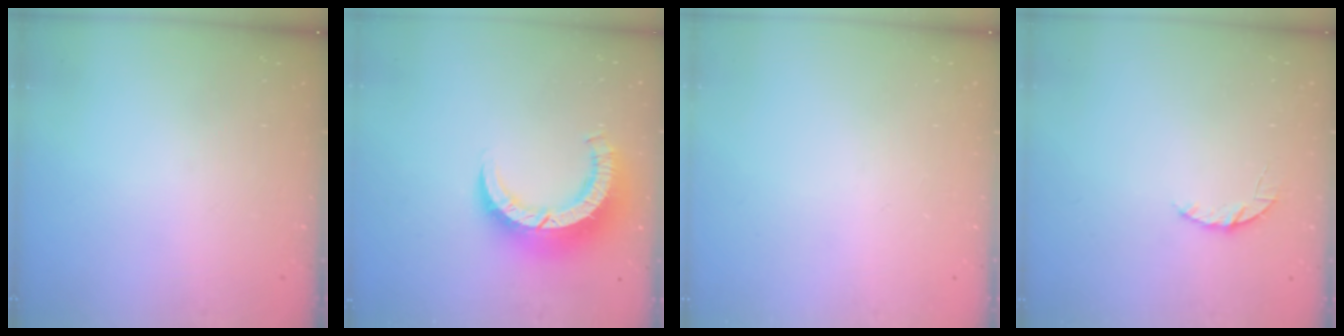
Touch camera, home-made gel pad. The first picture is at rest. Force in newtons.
{"total": 10.9, "press": 10.8, "slide": 1.2}
{"total": 0.0}
{"total": 3.1, "press": 3.1, "slide": 0.3}